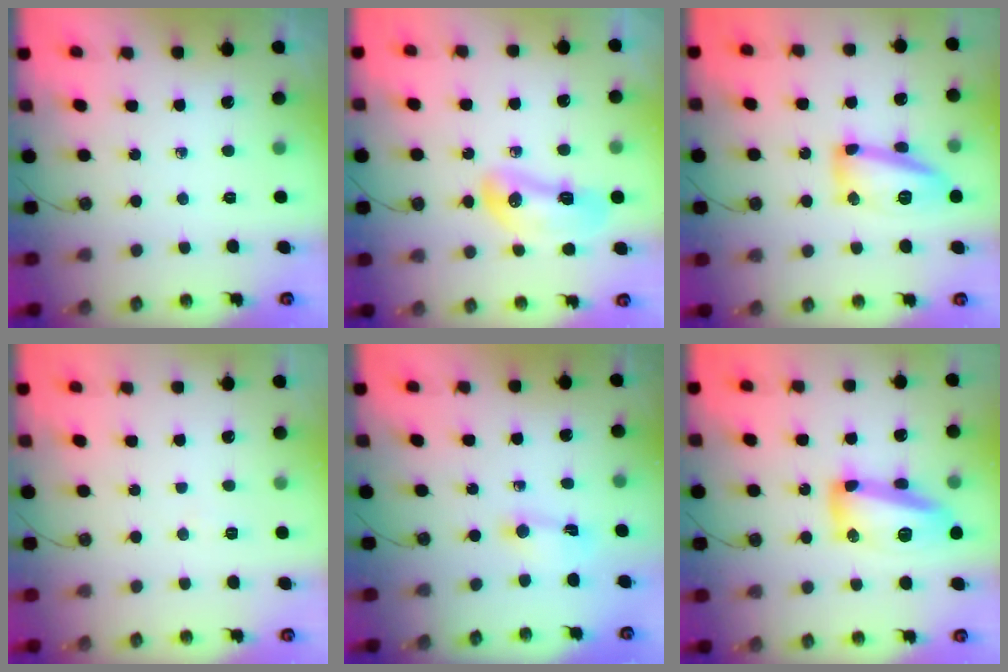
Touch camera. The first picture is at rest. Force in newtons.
{"total": 11.5, "press": 10.8, "slide": 3.8}
{"total": 14.1, "press": 14.1, "slide": 1.1}
{"total": 3.4, "press": 3.4, "slide": 0.4}
{"total": 1.5, "press": 1.5, "slide": 0.2}
{"total": 14.8, "press": 14.8, "slide": 1.1}